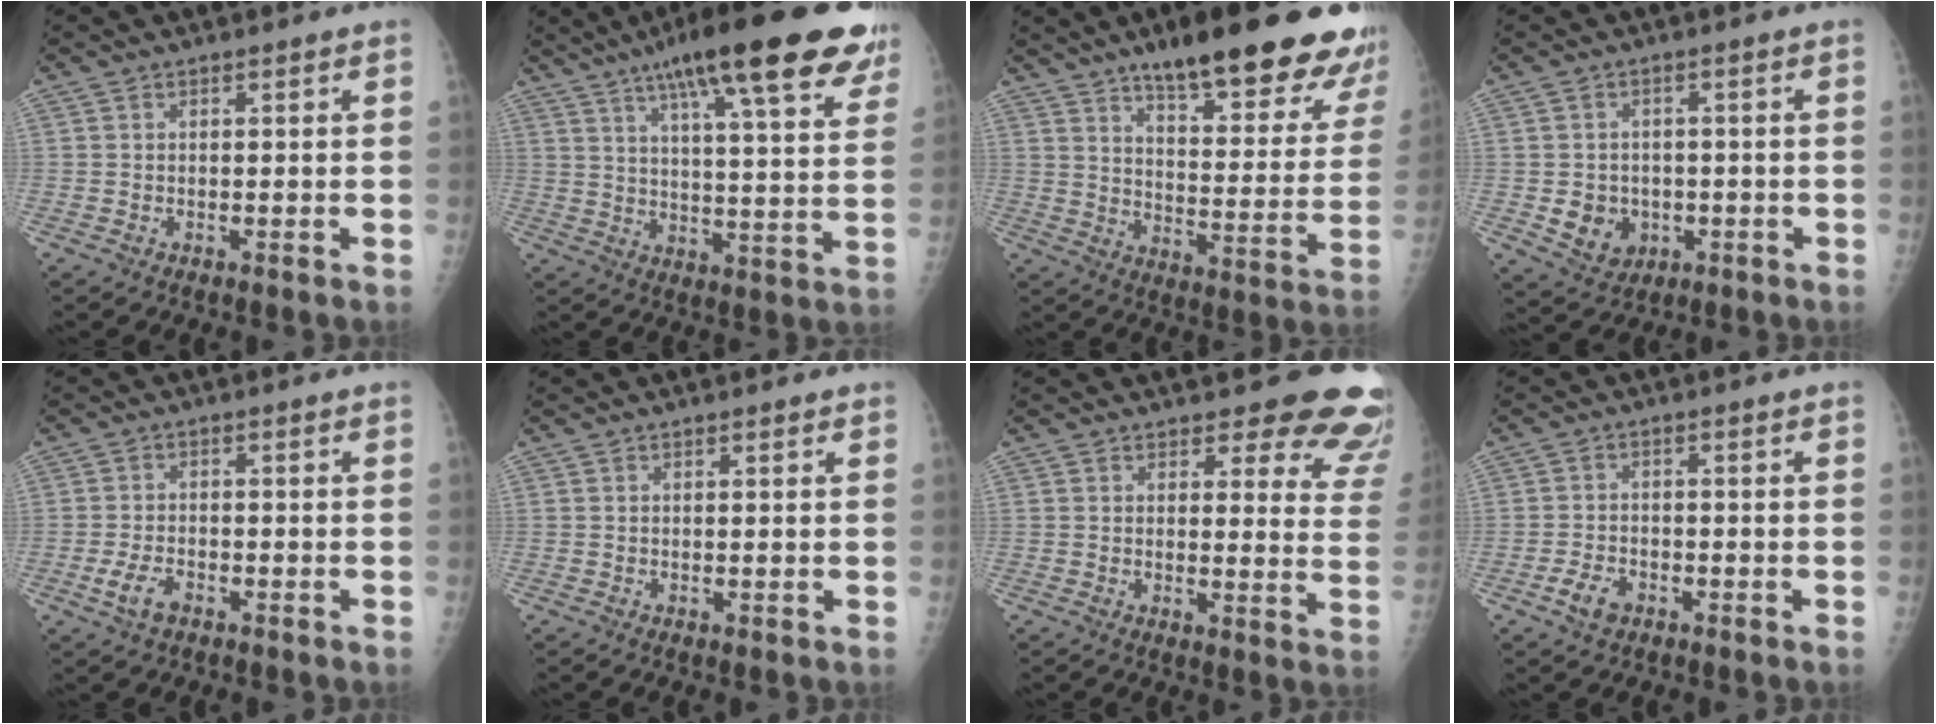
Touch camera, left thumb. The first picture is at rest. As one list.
[{"total": 25.2, "force": [16.0, 5.4, 18.8], "torque": [-0.257, -0.024, 0.221]}, {"total": 26.8, "force": [19.3, 6.5, 17.4], "torque": [-0.195, -0.079, 0.261]}, {"total": 6.3, "force": [-1.3, 5.5, 2.8], "torque": [-0.021, 0.006, -0.008]}, {"total": 4.0, "force": [-2.1, 2.2, 2.7], "torque": [-0.056, 0.008, -0.038]}, {"total": 0.7, "force": [0.5, 0.2, 0.4], "torque": [-0.005, -0.001, 0.006]}, {"total": 14.4, "force": [12.5, 4.6, 5.5], "torque": [-0.003, -0.088, 0.117]}, {"total": 3.8, "force": [-2.1, 2.4, 2.1], "torque": [-0.037, 0.010, -0.036]}]